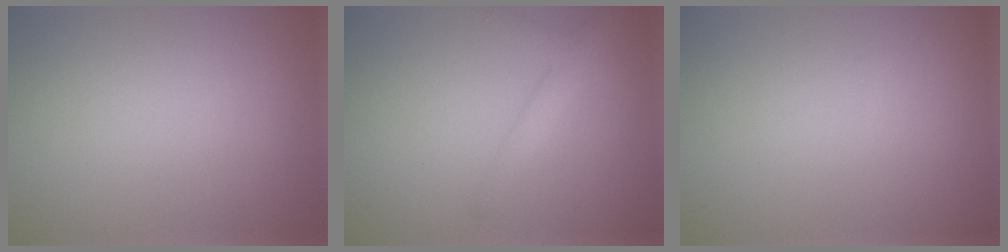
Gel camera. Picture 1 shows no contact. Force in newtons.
{"total": 2.0, "press": 2.0, "slide": 0.1}
{"total": 0.0}